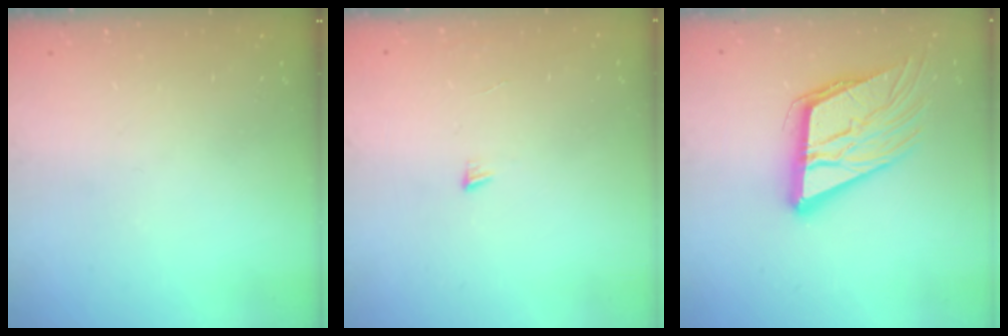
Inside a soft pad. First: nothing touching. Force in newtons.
{"total": 3.1, "press": 3.1, "slide": 0.3}
{"total": 16.2, "press": 15.9, "slide": 2.9}